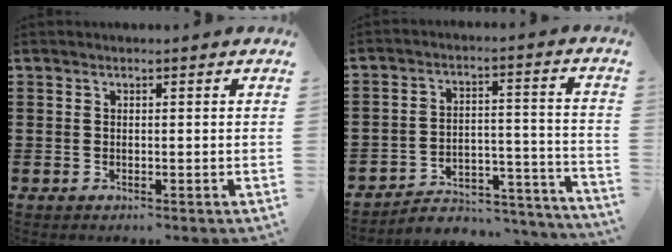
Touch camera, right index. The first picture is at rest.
{"total": 4.2, "force": [-3.9, 1.4, 1.0], "torque": [-0.019, 0.005, -0.082]}